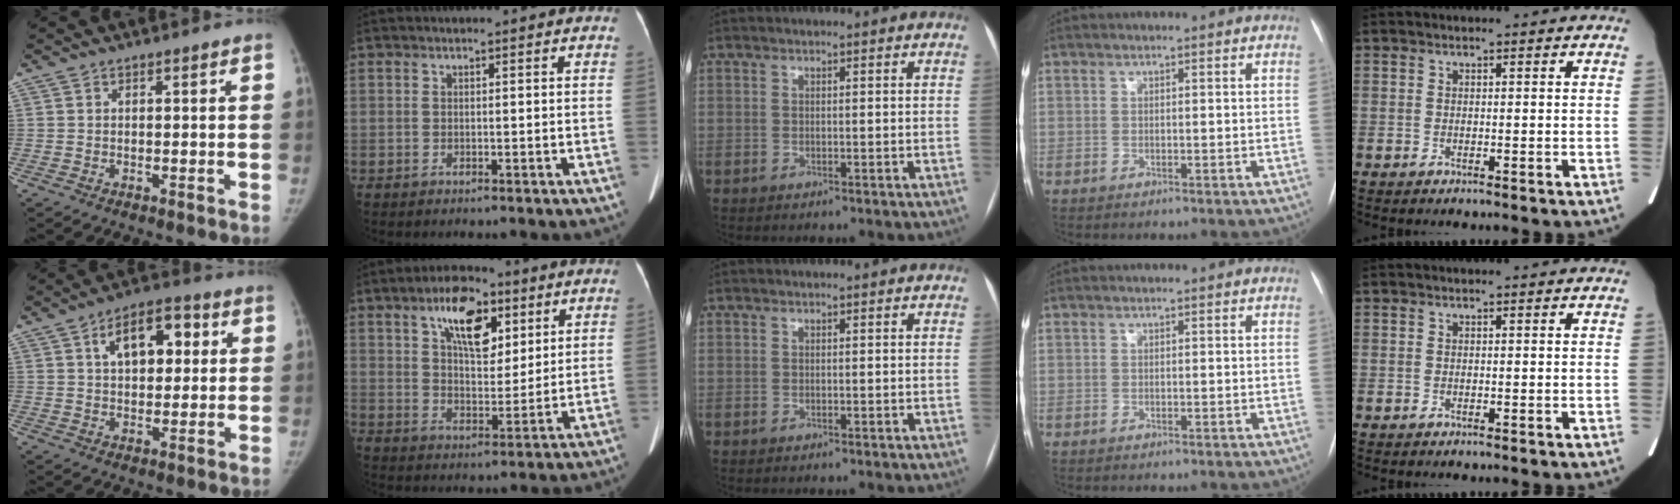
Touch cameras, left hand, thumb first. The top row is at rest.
{"thumb": {"total": 10.8, "force": [3.3, 6.3, 8.2], "torque": [-0.092, 0.010, 0.044]}, "index": {"total": 10.5, "force": [5.3, 4.8, 7.7], "torque": [-0.134, 0.019, 0.095]}}